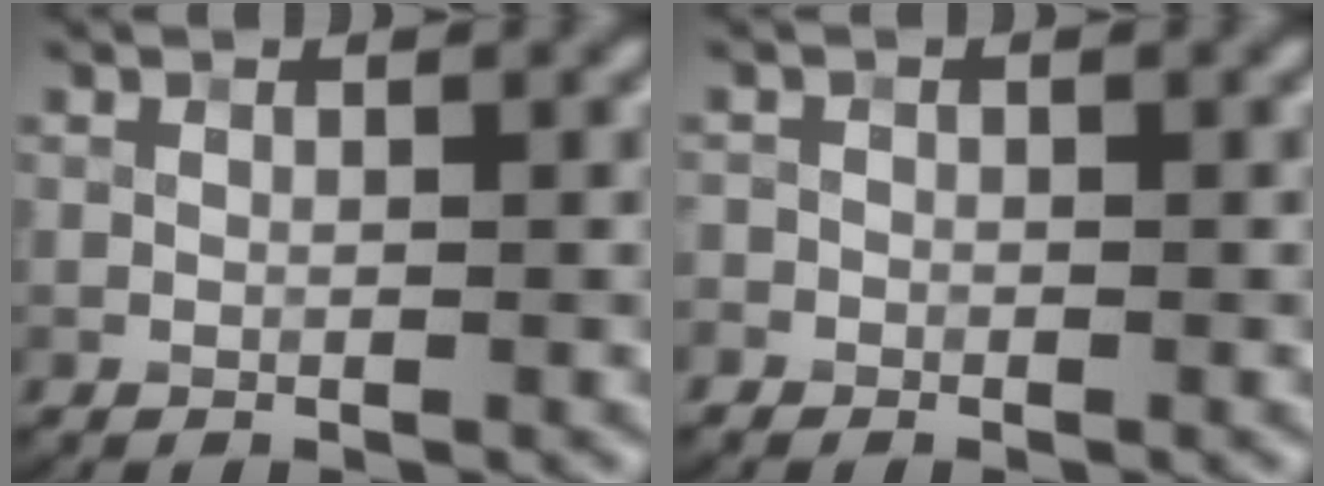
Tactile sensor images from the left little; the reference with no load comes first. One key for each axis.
{"total": 0.9, "fx": -0.5, "fy": 0.7, "fz": -0.1, "tx": 0.010, "ty": -0.006, "tz": -0.013}